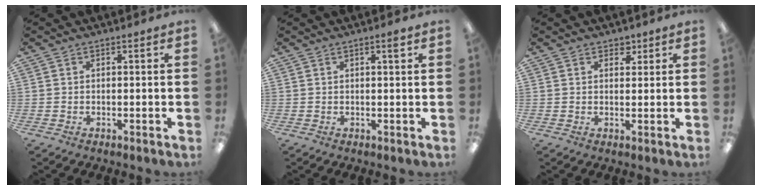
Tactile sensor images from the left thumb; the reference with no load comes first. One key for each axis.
{"total": 1.7, "fx": 1.0, "fy": 0.2, "fz": 1.4, "tx": -0.021, "ty": -0.002, "tz": 0.014}
{"total": 2.3, "fx": 1.6, "fy": 1.6, "fz": 0.5, "tx": 0.004, "ty": -0.007, "tz": 0.026}